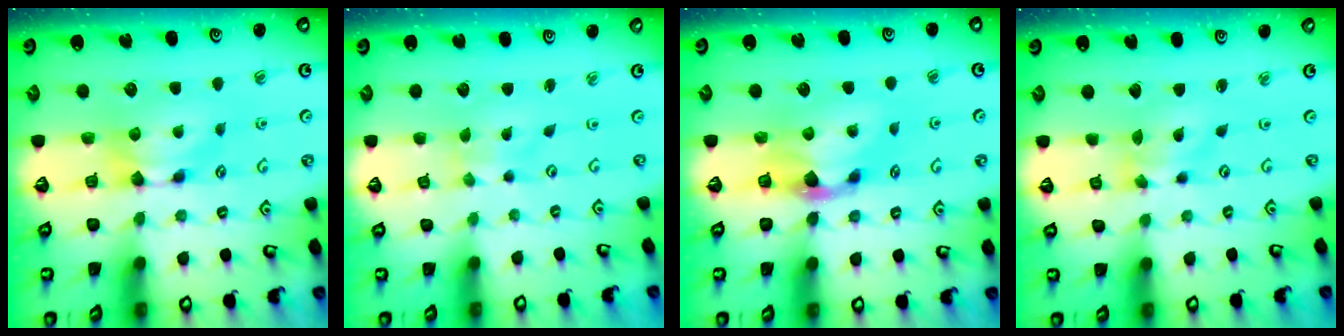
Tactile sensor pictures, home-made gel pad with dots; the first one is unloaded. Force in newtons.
{"total": 3.9, "press": 3.9, "slide": 0.7}
{"total": 1.9, "press": 1.3, "slide": 1.4}
{"total": 1.2, "press": 0.2, "slide": 1.1}